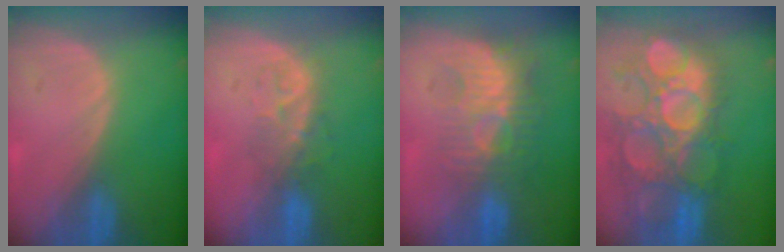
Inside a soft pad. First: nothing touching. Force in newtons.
{"total": 4.1, "press": 4.0, "slide": 1.2}
{"total": 9.6, "press": 8.4, "slide": 4.5}
{"total": 13.1, "press": 12.1, "slide": 5.0}